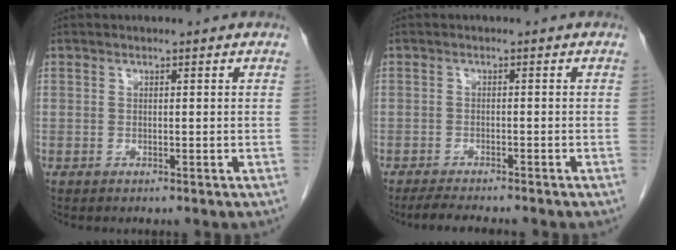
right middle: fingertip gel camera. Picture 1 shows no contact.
{"total": 4.8, "force": [-4.2, 0.4, 2.3], "torque": [-0.036, -0.013, -0.066]}